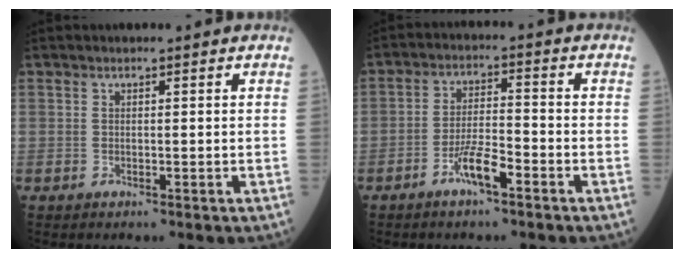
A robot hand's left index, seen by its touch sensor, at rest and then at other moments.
{"total": 5.3, "force": [-3.3, 0.8, 4.1], "torque": [-0.084, 0.000, -0.063]}